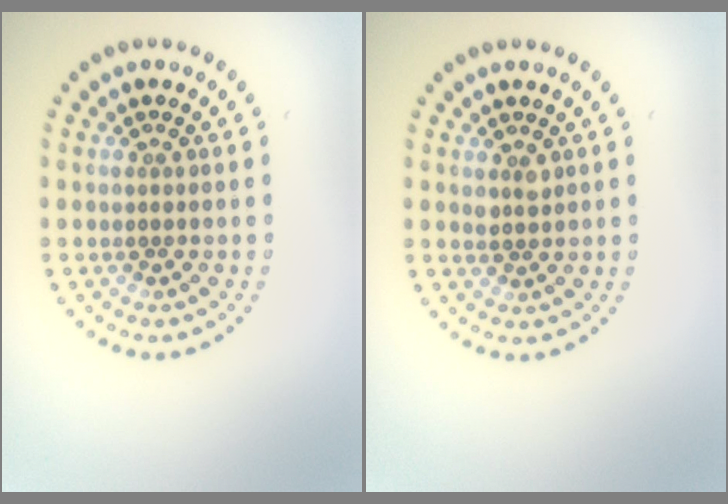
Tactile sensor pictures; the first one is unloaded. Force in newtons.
{"total": 1.0, "press": 0.9, "slide": 0.3}